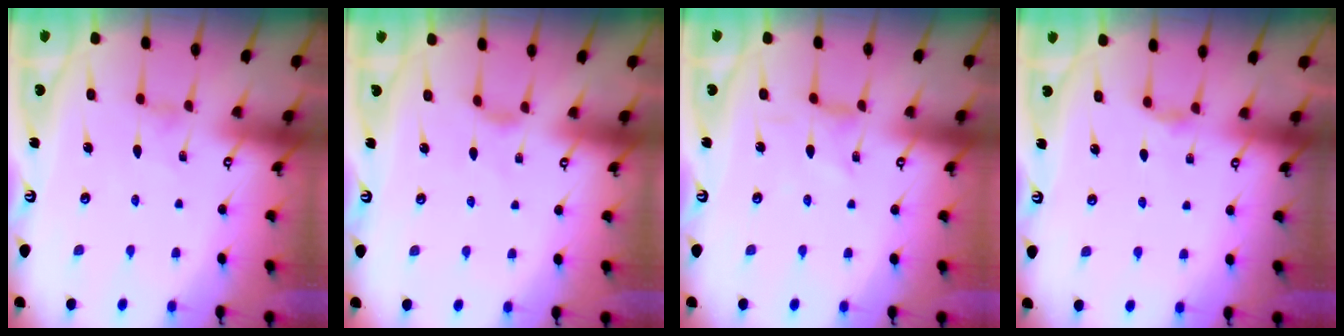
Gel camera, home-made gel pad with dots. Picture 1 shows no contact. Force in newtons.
{"total": 2.7, "press": 2.6, "slide": 0.6}
{"total": 1.1, "press": 1.0, "slide": 0.3}
{"total": 3.7, "press": 3.6, "slide": 0.4}